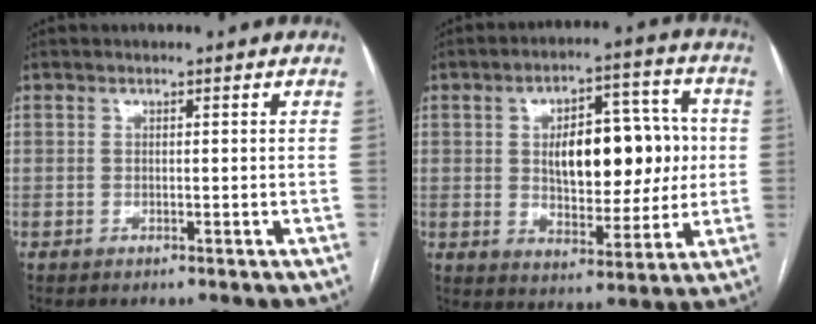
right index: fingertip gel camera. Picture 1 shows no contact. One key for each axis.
{"total": 14.3, "fx": 1.5, "fy": 6.9, "fz": 12.5, "tx": -0.185, "ty": 0.027, "tz": 0.031}